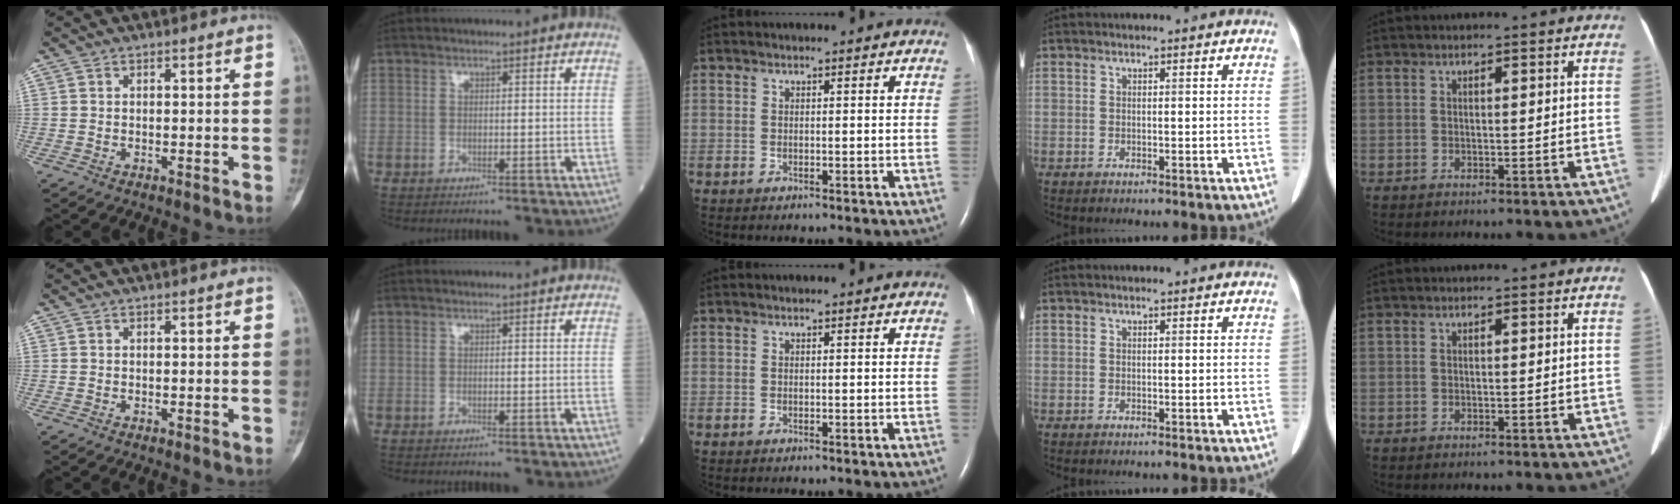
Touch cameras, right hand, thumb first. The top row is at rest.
{}